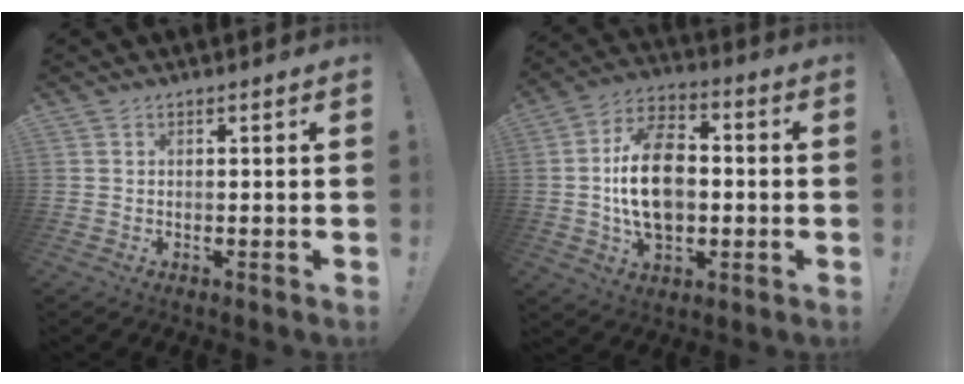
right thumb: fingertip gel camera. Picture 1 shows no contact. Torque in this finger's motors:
{"motor_torque": [2.44, 2.35, 1.73, -0.64, 0.16]}